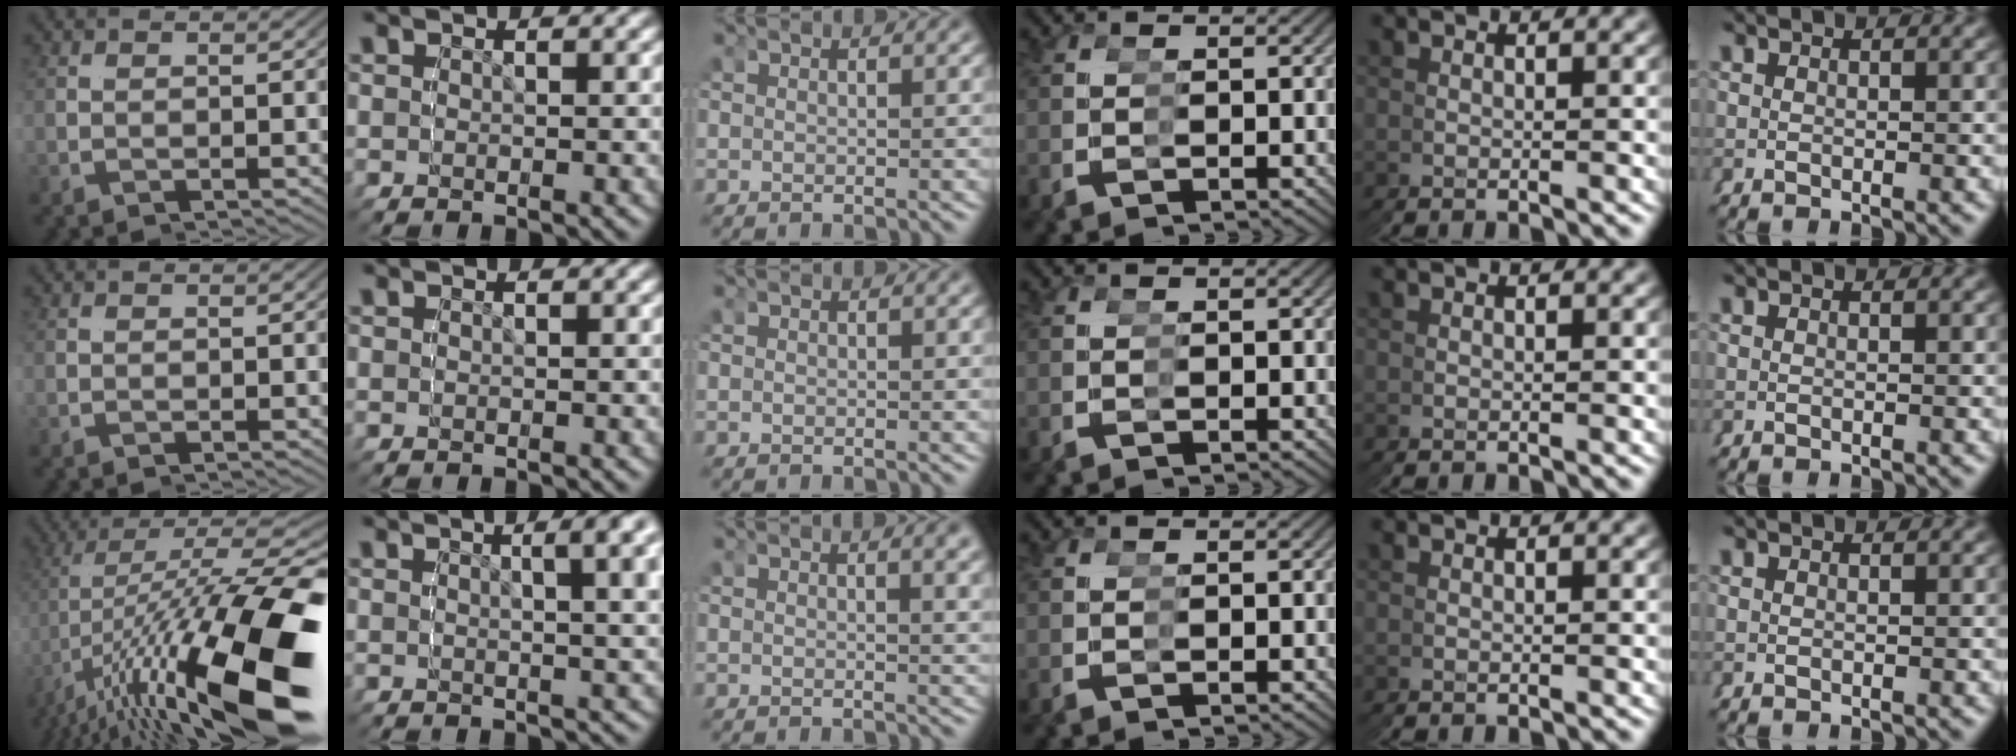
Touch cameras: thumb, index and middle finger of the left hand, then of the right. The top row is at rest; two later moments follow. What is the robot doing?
{"motion": "grasp_and_lifting", "object": "condiment"}